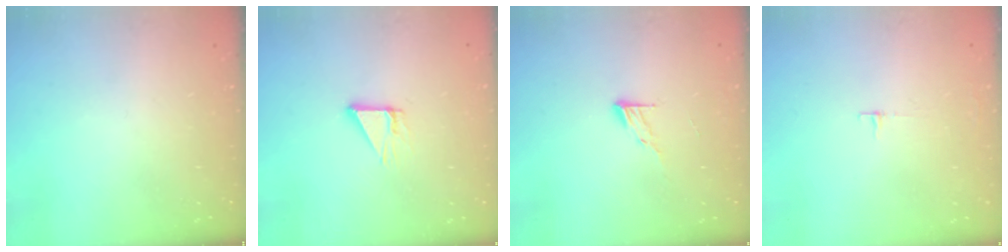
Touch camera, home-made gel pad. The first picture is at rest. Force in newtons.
{"total": 3.8, "press": 3.8, "slide": 0.4}
{"total": 5.9, "press": 5.9, "slide": 0.6}
{"total": 3.3, "press": 3.3, "slide": 0.4}